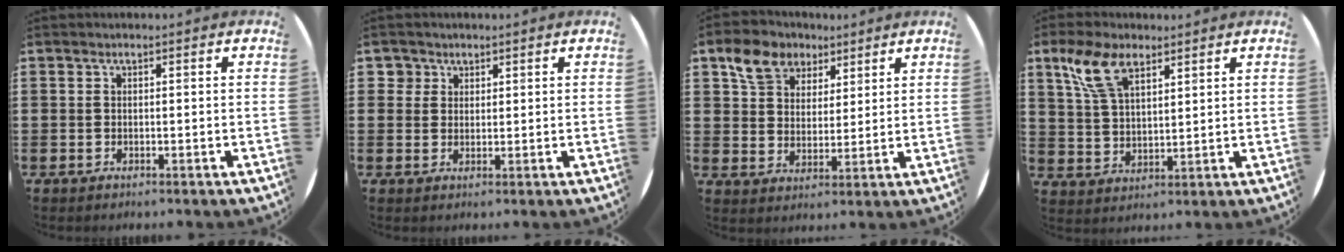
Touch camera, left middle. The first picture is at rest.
{"total": 2.3, "force": [1.6, 1.7, 0.1], "torque": [0.008, 0.000, 0.027]}
{"total": 6.8, "force": [4.8, 4.5, 1.6], "torque": [-0.047, 0.006, 0.089]}
{"total": 7.4, "force": [4.8, 3.3, 4.6], "torque": [-0.104, 0.006, 0.088]}